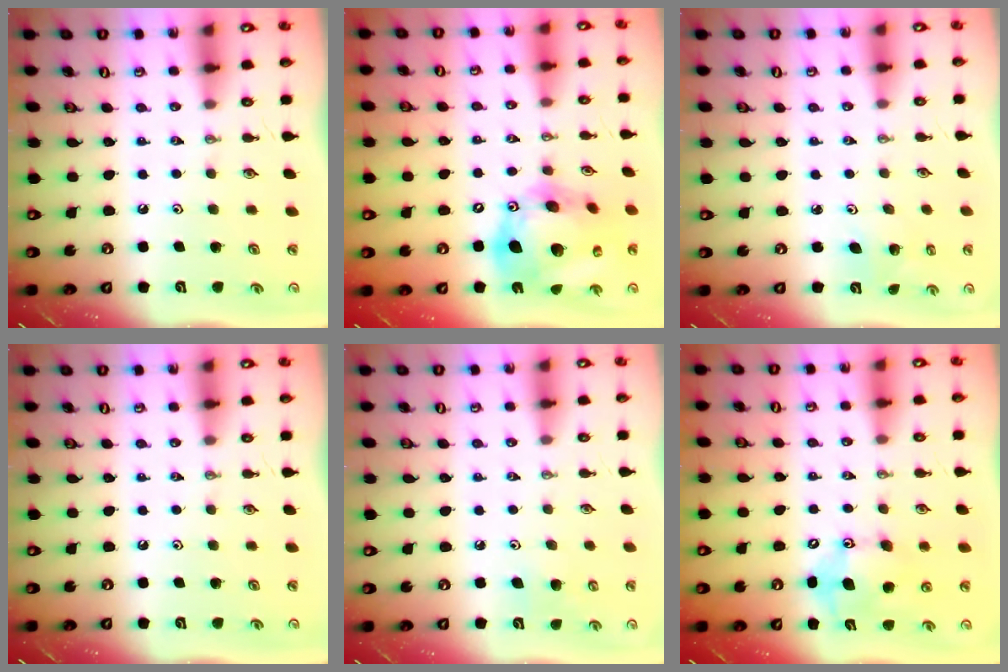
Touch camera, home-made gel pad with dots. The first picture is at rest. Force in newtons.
{"total": 23.0, "press": 22.7, "slide": 3.3}
{"total": 3.5, "press": 3.5, "slide": 0.3}
{"total": 0.0}
{"total": 5.6, "press": 5.4, "slide": 1.4}
{"total": 11.8, "press": 11.6, "slide": 1.9}